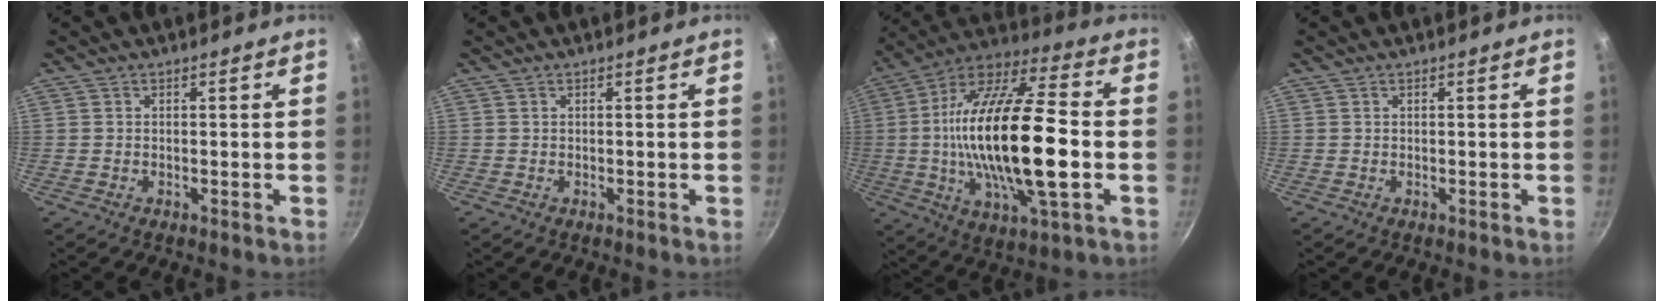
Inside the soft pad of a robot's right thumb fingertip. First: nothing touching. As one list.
[{"total": 0.0}, {"total": 26.7, "force": [-2.0, 9.1, 25.0], "torque": [-0.463, 0.017, -0.045]}, {"total": 0.0}]